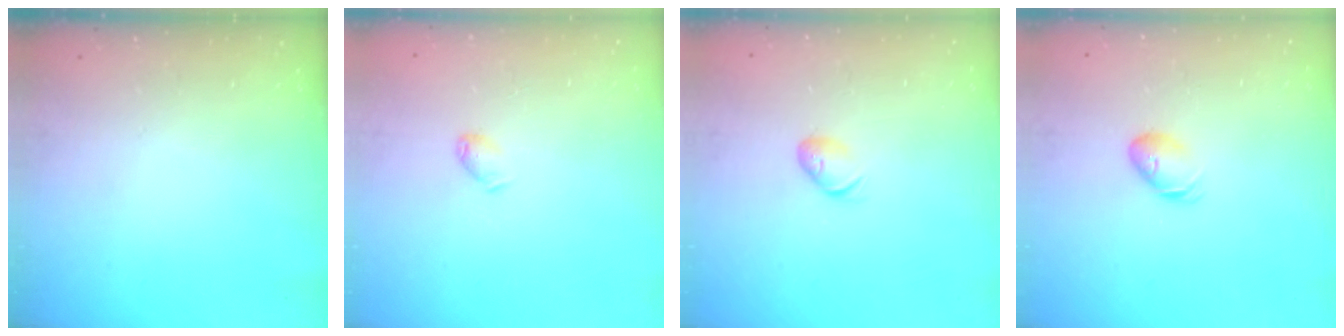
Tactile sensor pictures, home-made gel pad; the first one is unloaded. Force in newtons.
{"total": 3.4, "press": 3.3, "slide": 0.6}
{"total": 6.4, "press": 6.3, "slide": 1.2}
{"total": 6.4, "press": 6.3, "slide": 1.0}